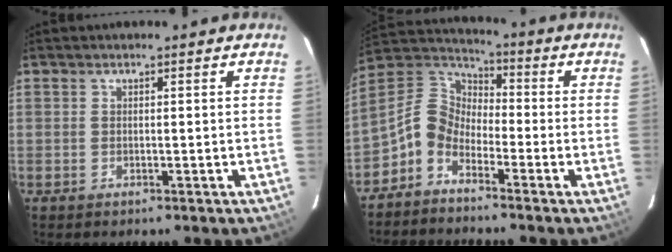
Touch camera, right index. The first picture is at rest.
{"total": 8.6, "force": [-4.6, 5.7, 4.5], "torque": [-0.098, 0.026, -0.111]}